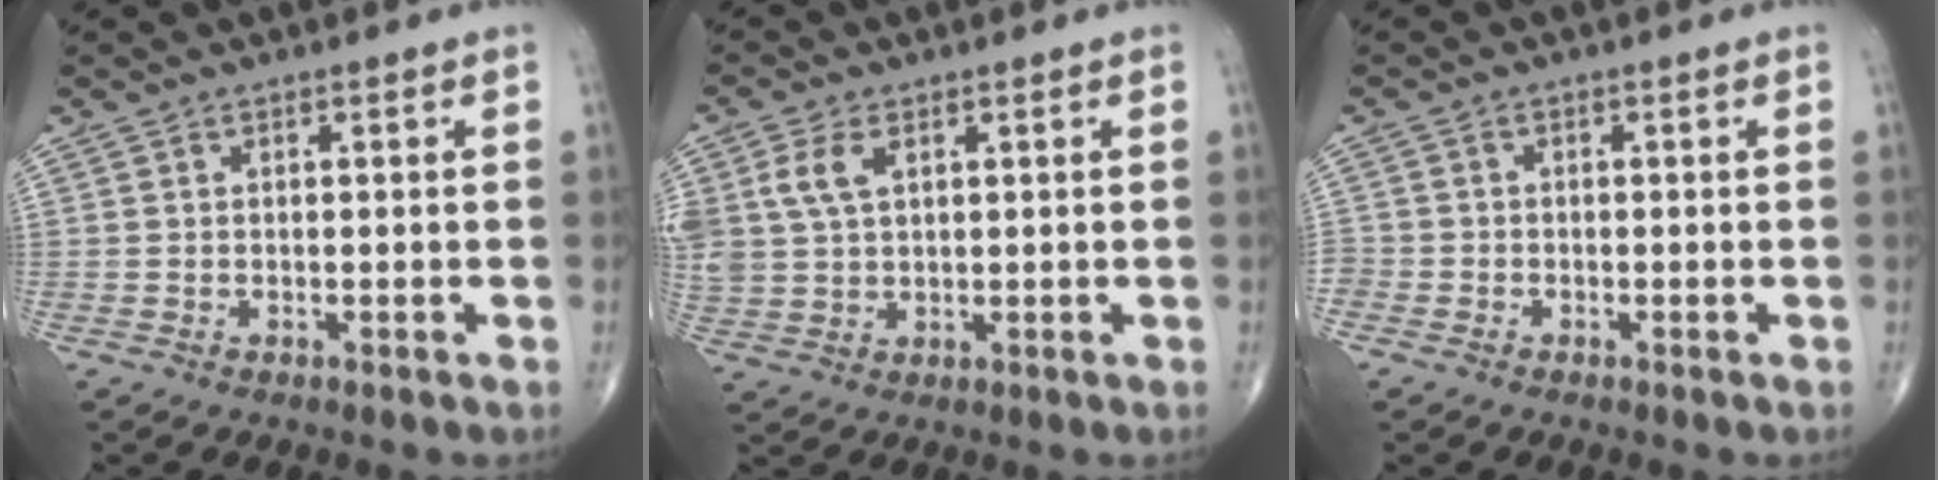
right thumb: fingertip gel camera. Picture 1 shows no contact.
{"total": 6.6, "force": [2.5, 4.0, 4.6], "torque": [-0.103, 0.000, 0.054]}
{"total": 2.4, "force": [-1.4, 1.9, 0.4], "torque": [-0.010, 0.004, -0.033]}